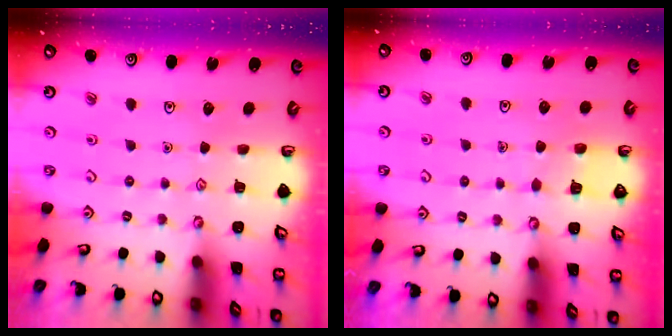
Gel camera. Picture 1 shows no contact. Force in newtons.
{"total": 2.6, "press": 2.6, "slide": 0.2}